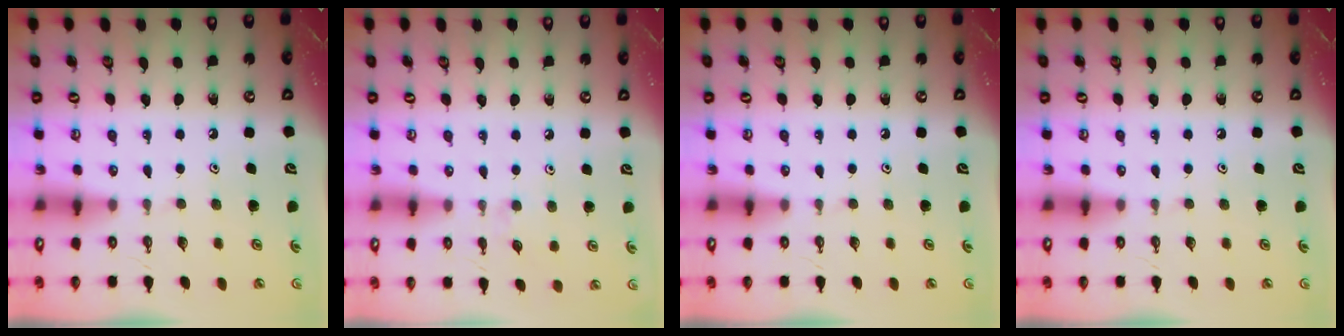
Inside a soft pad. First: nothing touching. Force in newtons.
{"total": 3.8, "press": 3.7, "slide": 0.6}
{"total": 0.0}
{"total": 0.0}